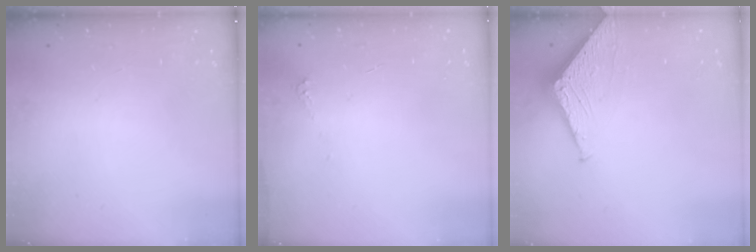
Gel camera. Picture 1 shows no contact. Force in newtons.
{"total": 2.5, "press": 2.5, "slide": 0.3}
{"total": 3.8, "press": 3.8, "slide": 0.5}